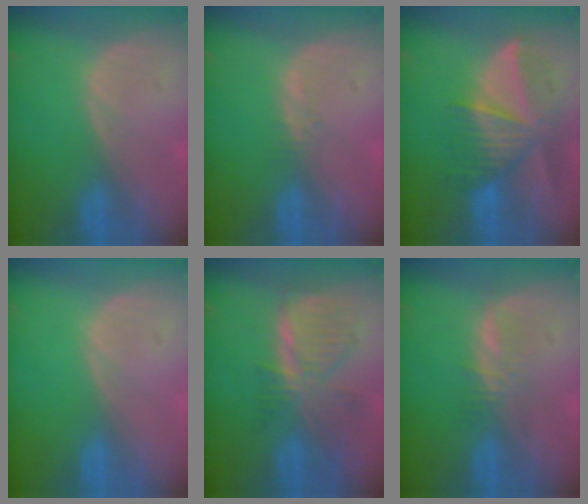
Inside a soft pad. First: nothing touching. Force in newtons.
{"total": 0.9, "press": 0.8, "slide": 0.4}
{"total": 9.2, "press": 8.3, "slide": 4.0}
{"total": 0.0}
{"total": 7.7, "press": 6.9, "slide": 3.3}
{"total": 2.4, "press": 2.4, "slide": 0.2}